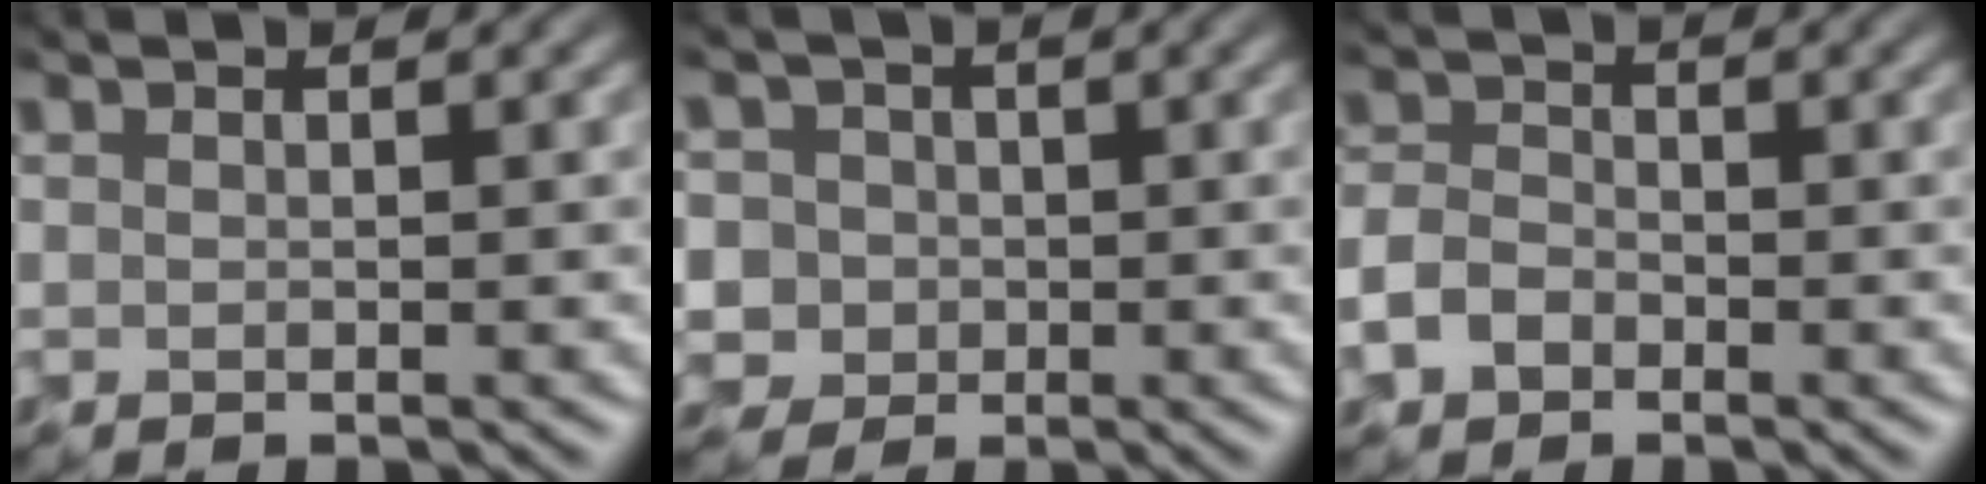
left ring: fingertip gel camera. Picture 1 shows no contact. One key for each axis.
{"total": 3.5, "fx": -0.4, "fy": 3.5, "fz": 0.4, "tx": -0.005, "ty": 0.024, "tz": -0.009}
{"total": 2.6, "fx": -2.2, "fy": 1.3, "fz": 0.4, "tx": -0.016, "ty": 0.001, "tz": -0.038}